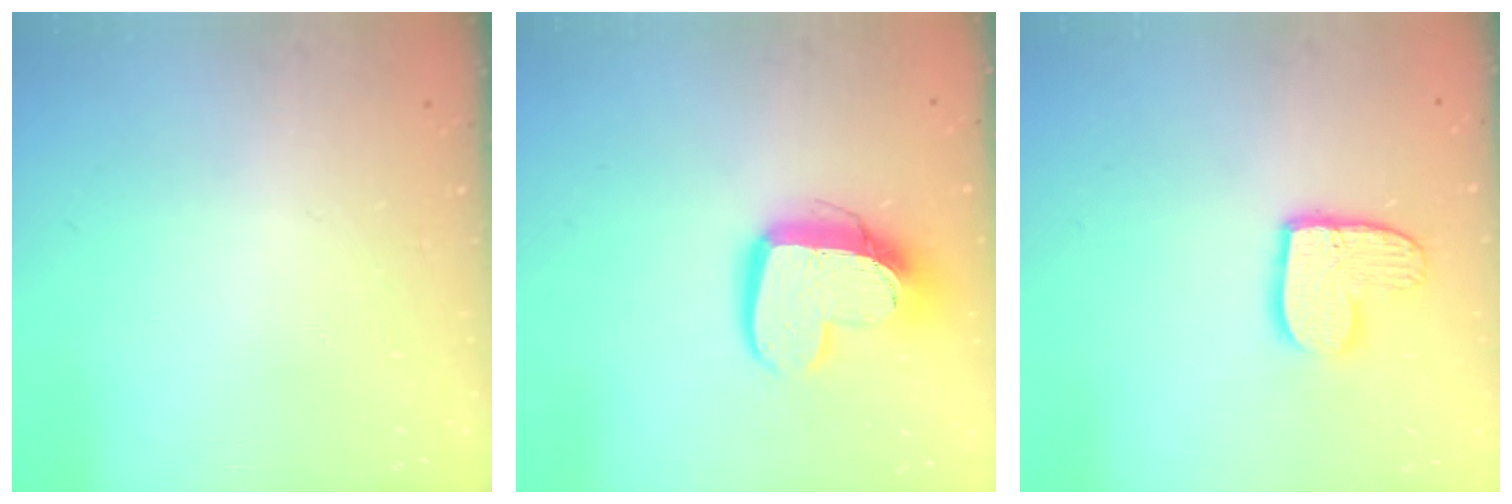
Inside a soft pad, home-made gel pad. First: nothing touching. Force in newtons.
{"total": 13.8, "press": 13.8, "slide": 1.2}
{"total": 10.7, "press": 10.7, "slide": 0.8}